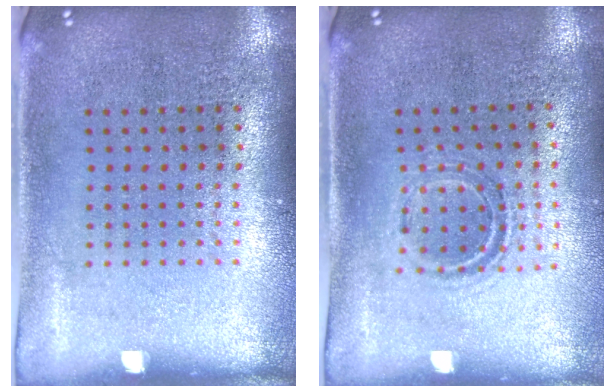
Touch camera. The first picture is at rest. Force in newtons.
{"total": 1.0, "press": 0.9, "slide": 0.3}